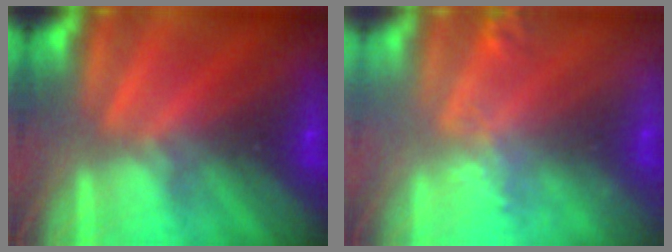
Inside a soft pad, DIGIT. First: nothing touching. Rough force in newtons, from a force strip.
{"total": 2.8}